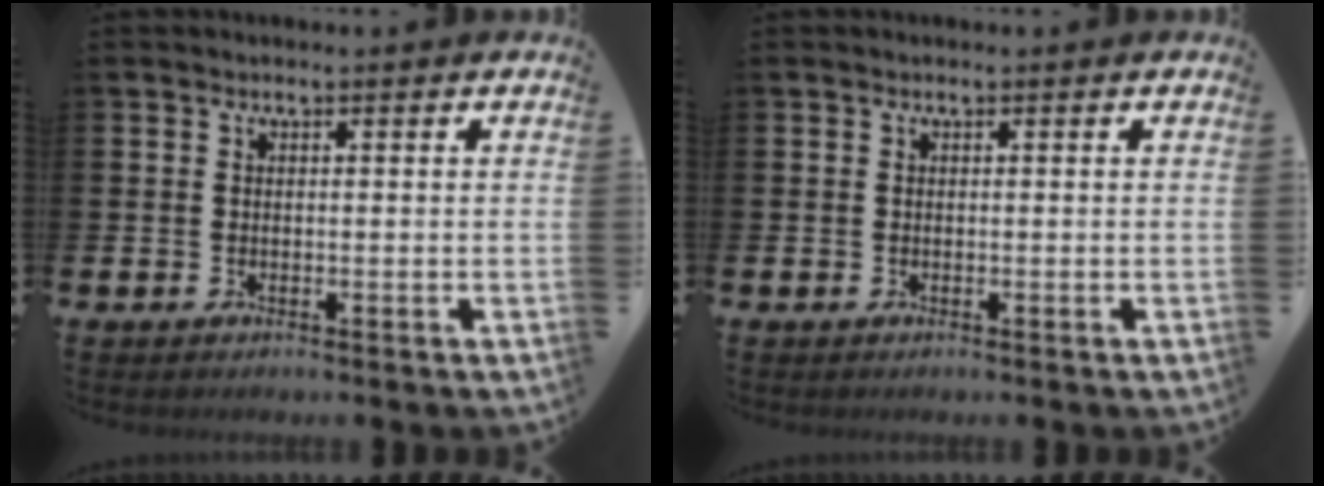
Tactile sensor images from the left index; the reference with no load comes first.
{"total": 0.0}